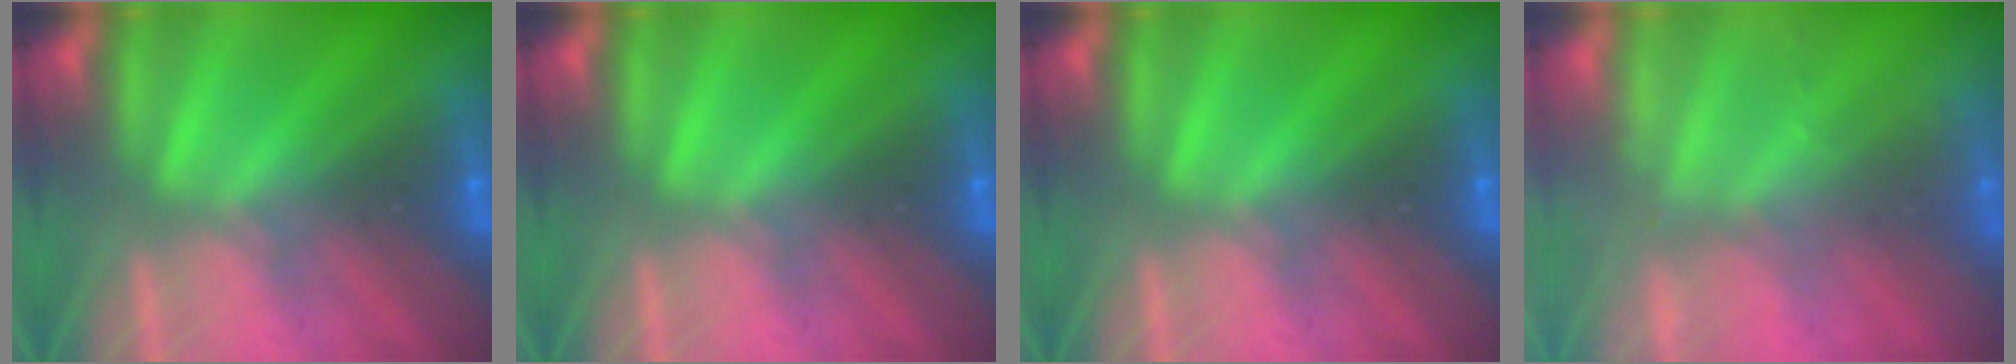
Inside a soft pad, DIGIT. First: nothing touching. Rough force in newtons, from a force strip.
{"total": 0.0}
{"total": 0.0}
{"total": 2.3}